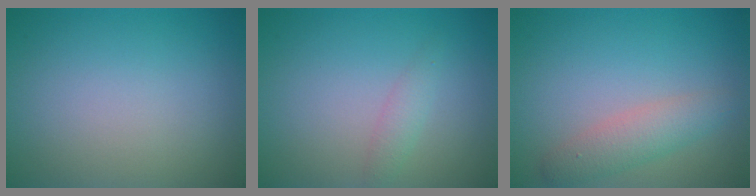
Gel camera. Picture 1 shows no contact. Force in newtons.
{"total": 1.3, "press": 1.3, "slide": 0.1}
{"total": 2.8, "press": 2.8, "slide": 0.1}